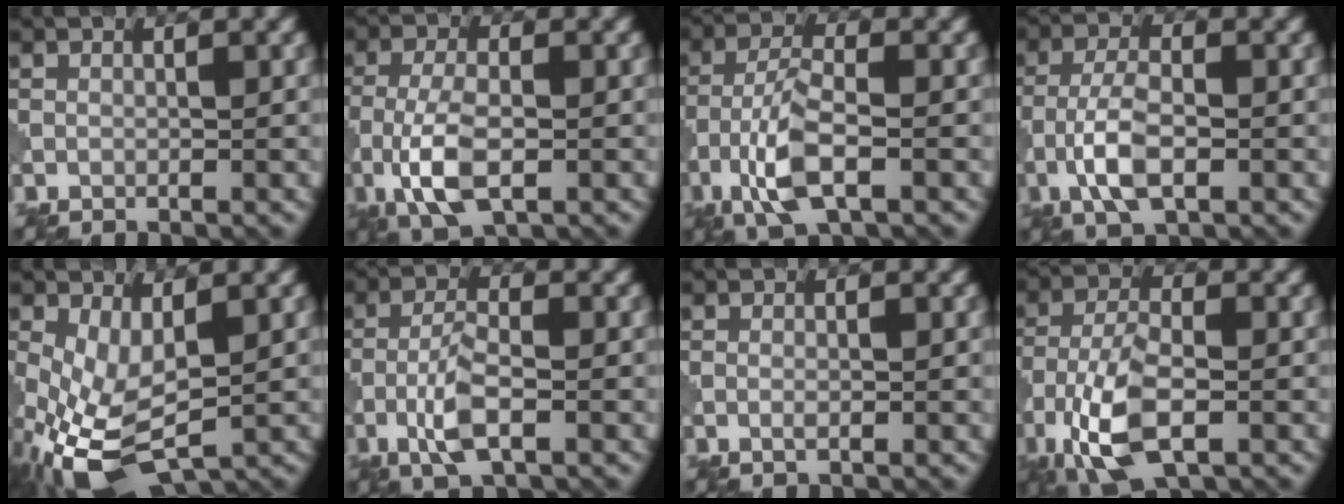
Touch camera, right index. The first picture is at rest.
{"total": 6.0, "force": [-2.0, 2.5, 5.1], "torque": [-0.108, -0.002, -0.043]}
{"total": 5.9, "force": [-2.6, 2.0, 4.9], "torque": [-0.101, 0.003, -0.057]}
{"total": 4.8, "force": [-1.8, 1.9, 4.1], "torque": [-0.084, 0.003, -0.041]}
{"total": 7.9, "force": [-2.6, 3.8, 6.4], "torque": [-0.154, -0.019, -0.042]}
{"total": 4.1, "force": [-1.7, 1.1, 3.5], "torque": [-0.076, 0.003, -0.039]}
{"total": 0.7, "force": [-0.2, 0.1, 0.7], "torque": [-0.015, -0.002, -0.005]}
{"total": 8.4, "force": [-3.8, 3.7, 6.5], "torque": [-0.141, -0.006, -0.079]}